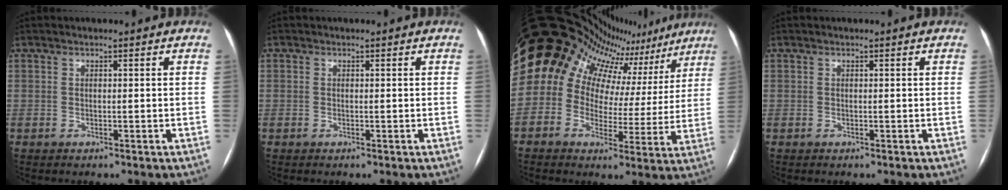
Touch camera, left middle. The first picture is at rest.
{"total": 0.0}
{"total": 21.8, "force": [13.8, 14.1, 9.3], "torque": [-0.160, 0.097, 0.163]}
{"total": 0.0}